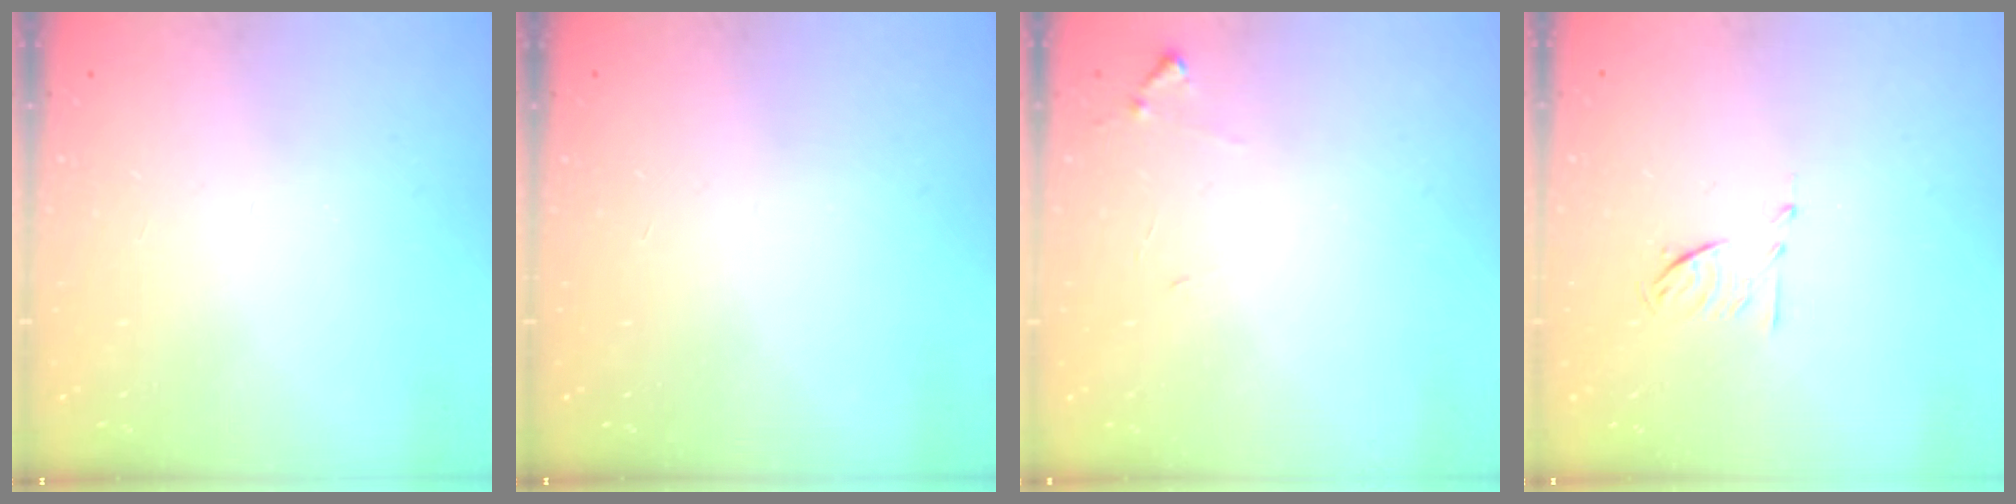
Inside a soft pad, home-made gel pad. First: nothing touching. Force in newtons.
{"total": 0.0}
{"total": 5.8, "press": 5.7, "slide": 0.4}
{"total": 6.6, "press": 6.5, "slide": 1.1}